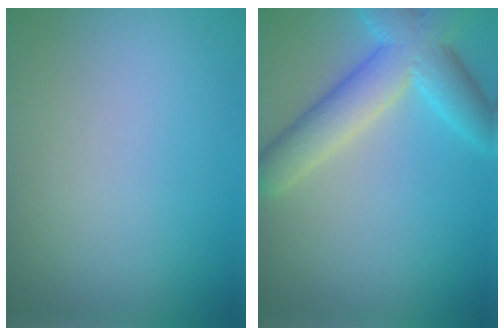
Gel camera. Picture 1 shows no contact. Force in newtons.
{"total": 6.5, "press": 6.5, "slide": 0.5}